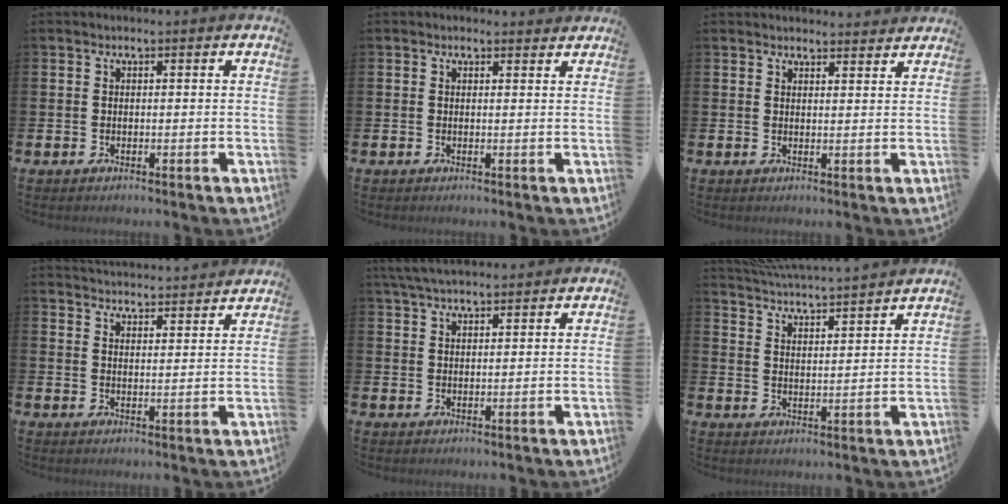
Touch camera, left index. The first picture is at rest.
{"total": 0.9, "force": [0.8, 0.4, 0.1], "torque": [0.006, 0.002, 0.013]}
{"total": 2.6, "force": [2.5, 0.5, -0.1], "torque": [0.007, -0.016, 0.044]}
{"total": 4.4, "force": [4.4, 0.1, -0.2], "torque": [-0.006, -0.033, 0.079]}
{"total": 4.6, "force": [4.2, 0.9, 1.7], "torque": [-0.037, -0.008, 0.078]}
{"total": 4.7, "force": [4.7, -0.4, 0.3], "torque": [-0.028, -0.041, 0.081]}